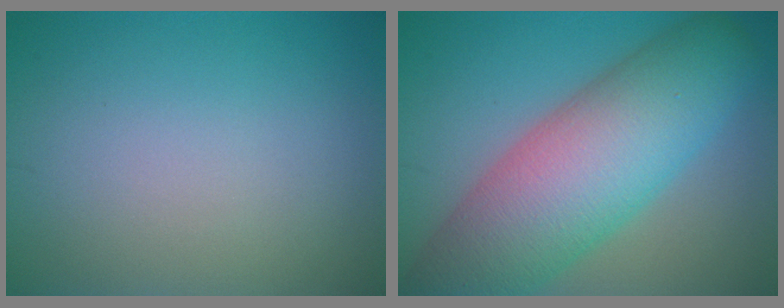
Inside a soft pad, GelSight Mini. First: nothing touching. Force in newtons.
{"total": 11.9, "press": 11.9, "slide": 0.5}